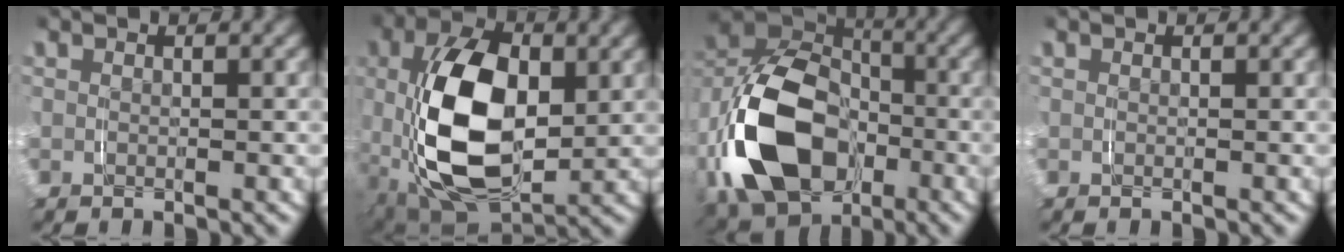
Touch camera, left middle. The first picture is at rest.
{"total": 12.2, "force": [-0.6, 7.5, 9.6], "torque": [-0.208, -0.035, 0.005]}
{"total": 12.9, "force": [-2.5, 9.1, 8.9], "torque": [-0.176, -0.017, -0.046]}
{"total": 0.0}